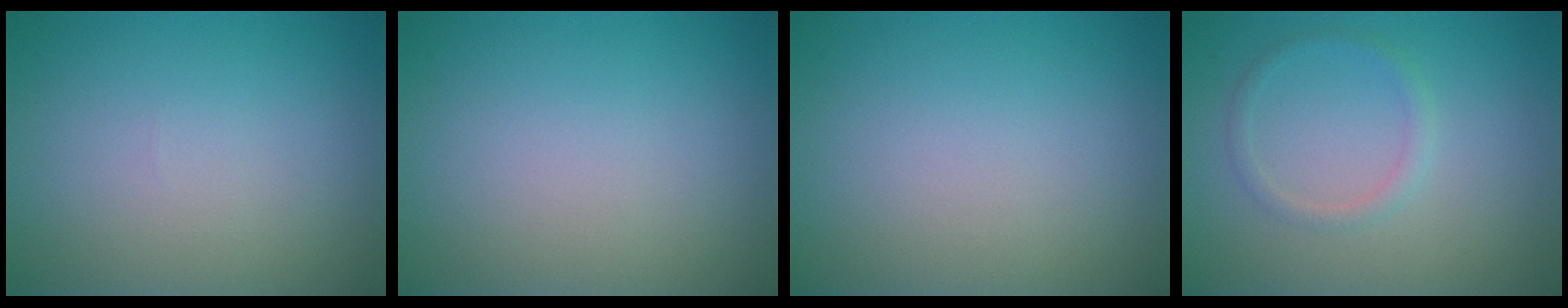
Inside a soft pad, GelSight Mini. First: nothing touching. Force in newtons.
{"total": 0.0}
{"total": 0.0}
{"total": 1.2, "press": 1.2, "slide": 0.0}